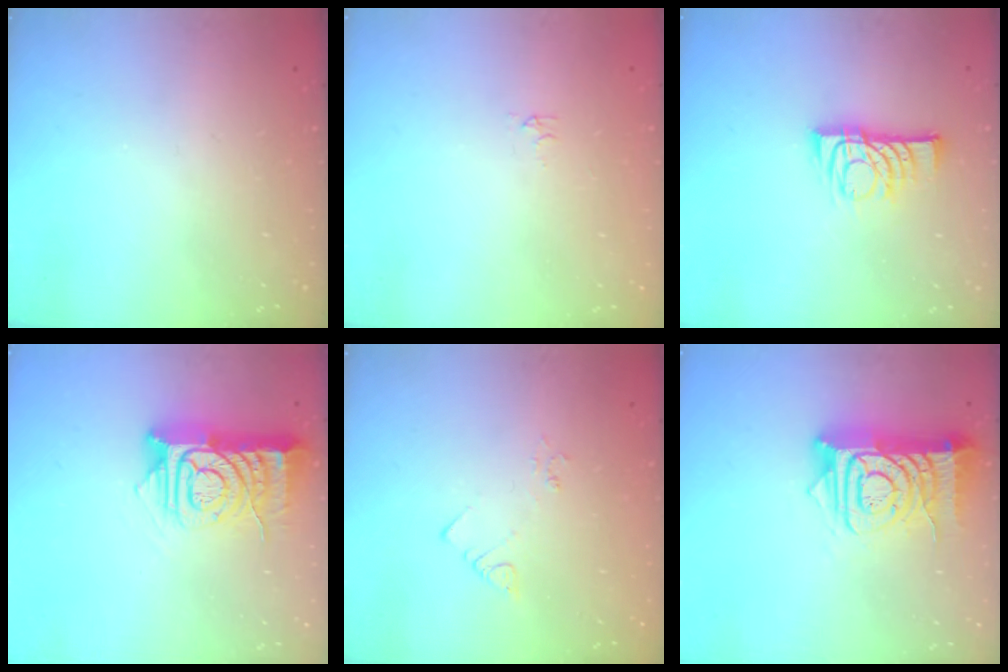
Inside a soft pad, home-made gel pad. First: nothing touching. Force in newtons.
{"total": 2.9, "press": 2.9, "slide": 0.5}
{"total": 10.2, "press": 10.1, "slide": 0.8}
{"total": 13.0, "press": 13.0, "slide": 1.1}
{"total": 2.4, "press": 2.4, "slide": 0.4}
{"total": 14.5, "press": 14.4, "slide": 1.6}